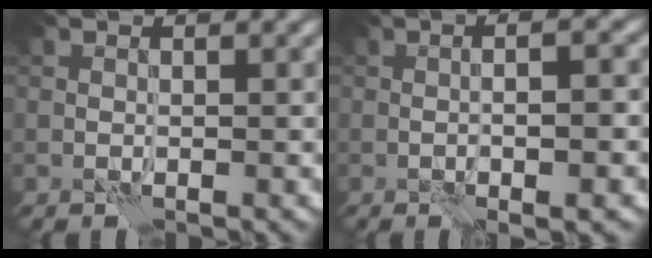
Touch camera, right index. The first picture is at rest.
{"total": 6.1, "force": [-0.6, 2.2, 5.7], "torque": [-0.040, 0.013, -0.019]}